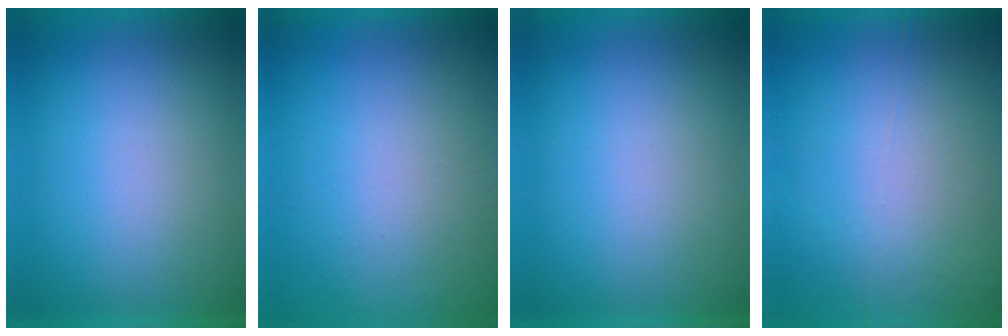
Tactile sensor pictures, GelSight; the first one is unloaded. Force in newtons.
{"total": 1.2}
{"total": 0.0}
{"total": 7.3}